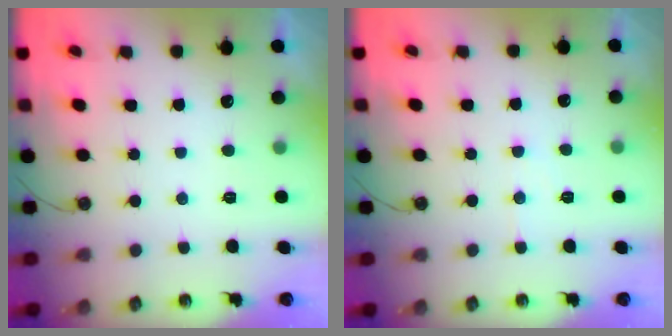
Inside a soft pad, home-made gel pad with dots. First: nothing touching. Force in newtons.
{"total": 4.6, "press": 4.6, "slide": 0.7}